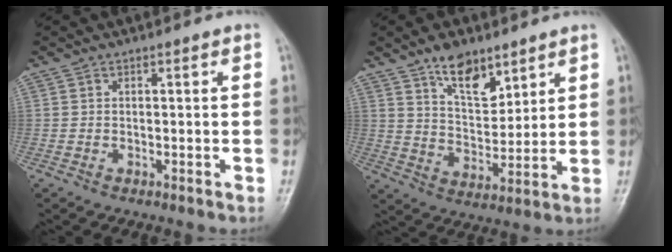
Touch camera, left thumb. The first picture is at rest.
{"total": 9.7, "force": [6.5, 4.7, 5.3], "torque": [-0.061, -0.049, 0.119]}